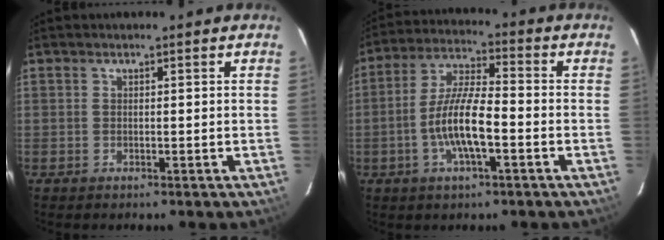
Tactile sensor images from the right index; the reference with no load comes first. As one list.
[{"total": 10.4, "force": [-3.4, 2.5, 9.5], "torque": [-0.191, 0.001, -0.063]}]